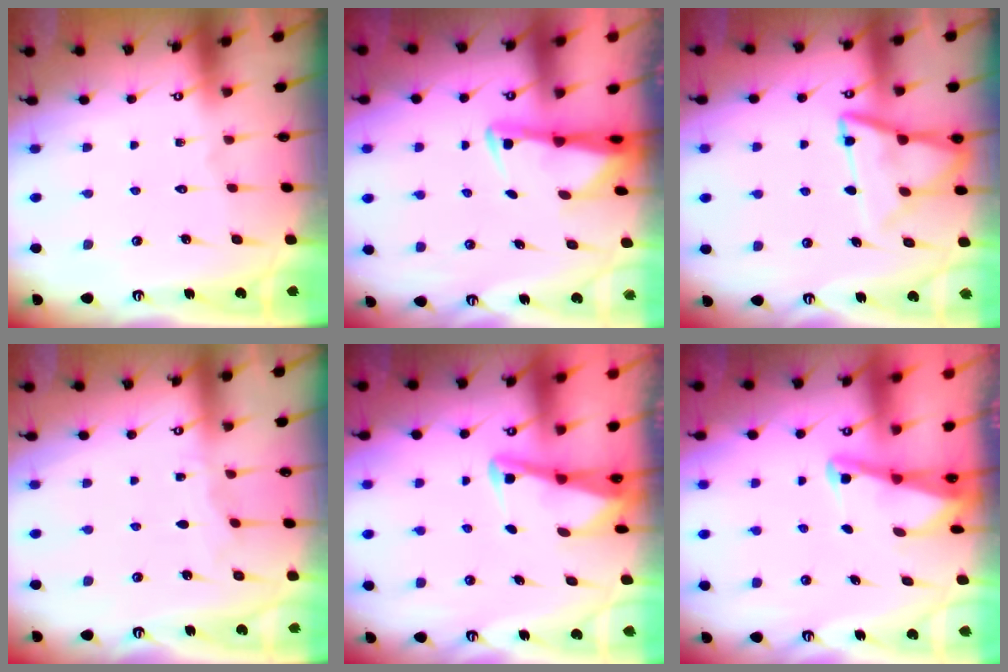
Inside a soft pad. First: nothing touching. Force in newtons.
{"total": 3.0, "press": 2.9, "slide": 0.5}
{"total": 12.3, "press": 12.2, "slide": 1.2}
{"total": 2.5, "press": 2.5, "slide": 0.3}
{"total": 2.8, "press": 2.8, "slide": 0.4}
{"total": 2.2, "press": 2.2, "slide": 0.3}